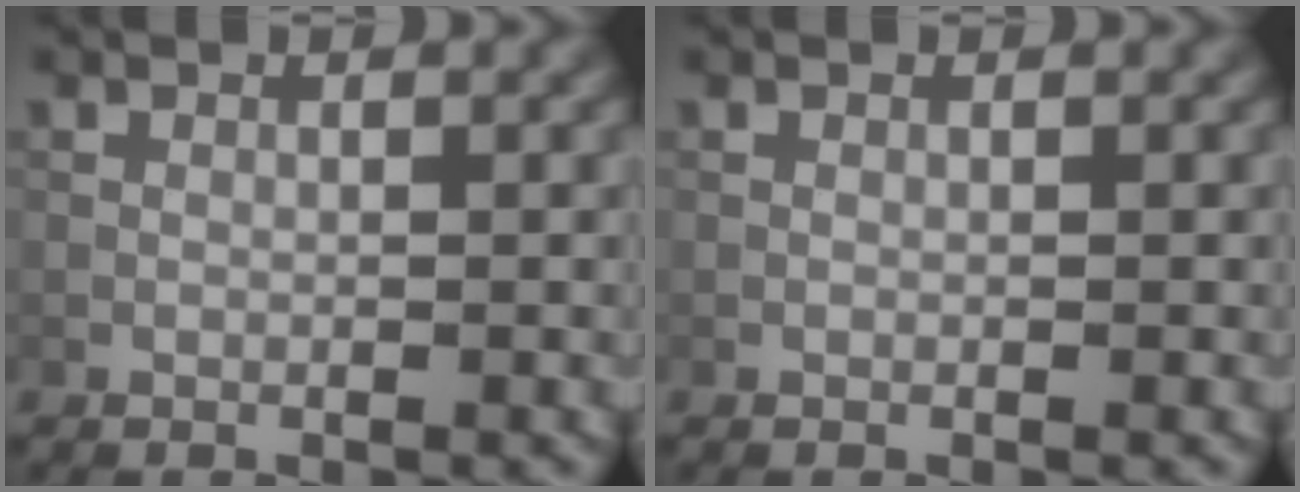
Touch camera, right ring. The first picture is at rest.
{"total": 0.0}